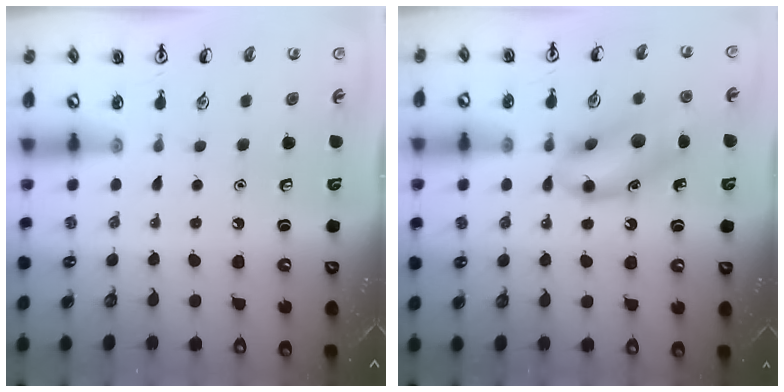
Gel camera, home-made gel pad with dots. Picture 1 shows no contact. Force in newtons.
{"total": 13.3, "press": 13.2, "slide": 1.7}